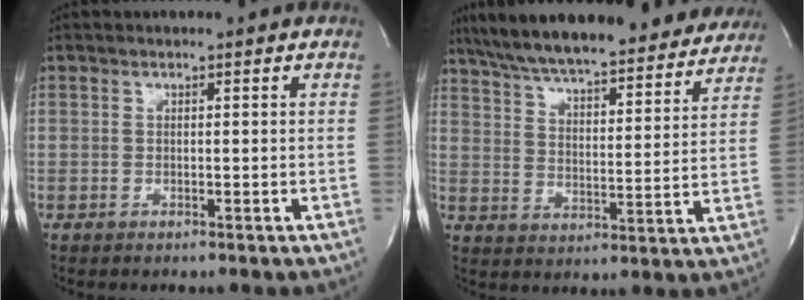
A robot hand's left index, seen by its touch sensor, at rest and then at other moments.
{"total": 27.3, "force": [24.1, 5.6, 11.7], "torque": [-0.194, 0.000, 0.323]}